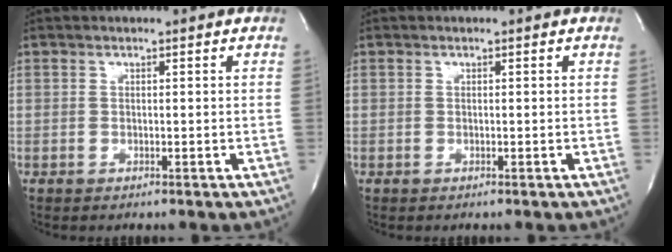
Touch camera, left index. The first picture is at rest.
{"total": 0.0}